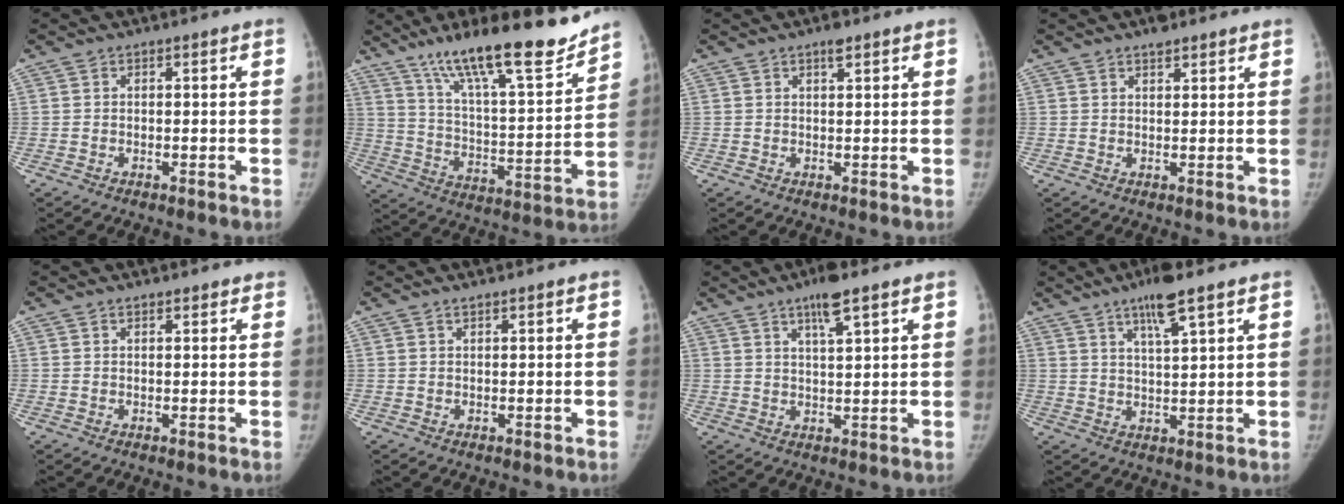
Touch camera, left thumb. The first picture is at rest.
{"total": 22.9, "force": [17.4, 4.3, 14.3], "torque": [-0.206, -0.087, 0.291]}
{"total": 2.0, "force": [1.3, 0.6, 1.3], "torque": [-0.017, -0.006, 0.020]}
{"total": 2.8, "force": [2.2, 1.1, 1.3], "torque": [-0.010, -0.012, 0.030]}
{"total": 1.7, "force": [1.4, 0.7, 0.6], "torque": [0.000, -0.005, 0.017]}
{"total": 1.0, "force": [0.8, 0.1, 0.5], "torque": [-0.007, -0.002, 0.017]}
{"total": 6.3, "force": [4.0, 1.0, 4.7], "torque": [-0.080, -0.018, 0.068]}
{"total": 7.6, "force": [4.9, 1.0, 5.8], "torque": [-0.103, -0.023, 0.086]}